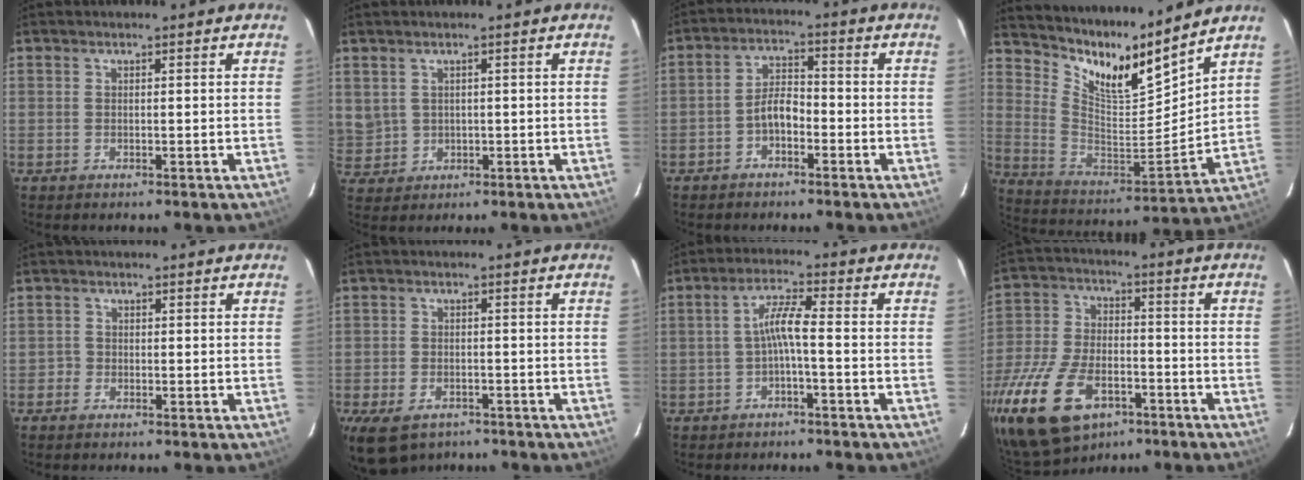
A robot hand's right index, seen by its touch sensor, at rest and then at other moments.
{"total": 5.7, "force": [1.3, 5.3, 1.9], "torque": [-0.047, 0.007, 0.044]}
{"total": 4.4, "force": [-2.5, 2.2, 2.9], "torque": [-0.059, 0.015, -0.045]}
{"total": 15.1, "force": [13.4, 1.6, 6.8], "torque": [-0.129, -0.044, 0.238]}
{"total": 1.2, "force": [-0.8, 0.9, -0.2], "torque": [0.005, 0.004, -0.017]}
{"total": 6.0, "force": [-3.4, 3.7, 3.3], "torque": [-0.071, -0.021, -0.053]}
{"total": 4.2, "force": [-1.5, 0.1, 4.0], "torque": [-0.087, 0.011, -0.026]}
{"total": 22.0, "force": [-12.2, 12.5, 13.4], "torque": [-0.309, -0.028, -0.210]}